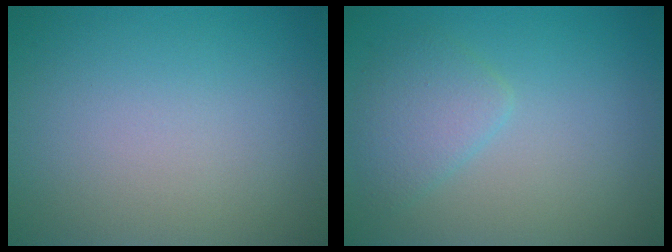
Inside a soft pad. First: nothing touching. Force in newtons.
{"total": 2.5, "press": 2.5, "slide": 0.1}